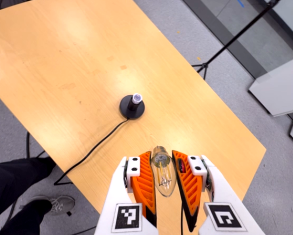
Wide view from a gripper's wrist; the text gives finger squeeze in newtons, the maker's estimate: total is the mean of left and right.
{"total": 22.8, "left": 23.5, "right": 22.1}